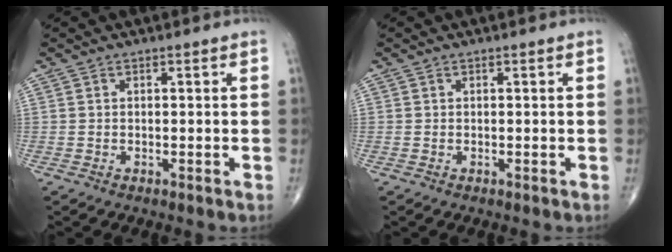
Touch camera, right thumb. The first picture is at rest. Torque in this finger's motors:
{"motor_torque": [0.08, -0.18, 0.23, 0.11, -0.03]}